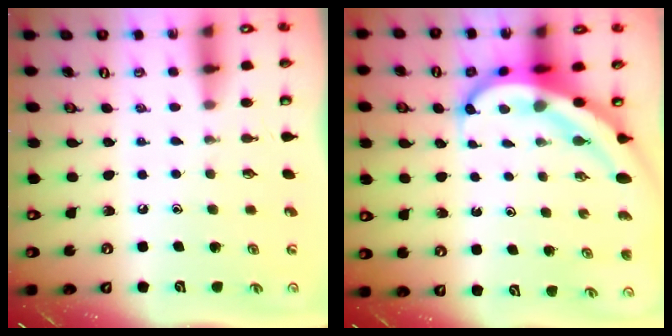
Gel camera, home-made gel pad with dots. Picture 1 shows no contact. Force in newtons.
{"total": 10.2, "press": 10.1, "slide": 1.4}